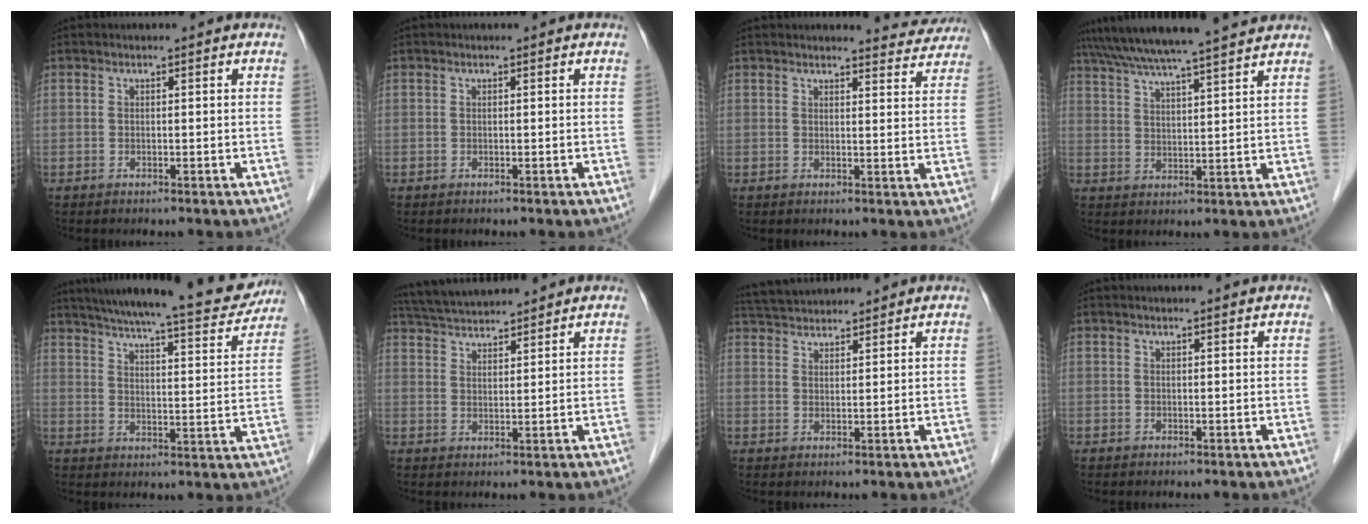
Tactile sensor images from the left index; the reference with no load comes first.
{"total": 0.0}
{"total": 5.4, "force": [5.4, 0.8, 0.2], "torque": [0.001, -0.014, 0.045]}
{"total": 16.5, "force": [14.7, -0.4, 7.3], "torque": [-0.131, 0.019, 0.215]}
{"total": 20.6, "force": [18.6, 2.3, 8.6], "torque": [-0.134, -0.018, 0.243]}
{"total": 8.8, "force": [8.4, 0.6, 2.6], "torque": [-0.056, 0.033, 0.145]}
{"total": 7.0, "force": [6.8, 0.8, 1.6], "torque": [-0.037, 0.039, 0.116]}
{"total": 1.3, "force": [1.2, -0.1, 0.4], "torque": [-0.012, 0.005, 0.017]}